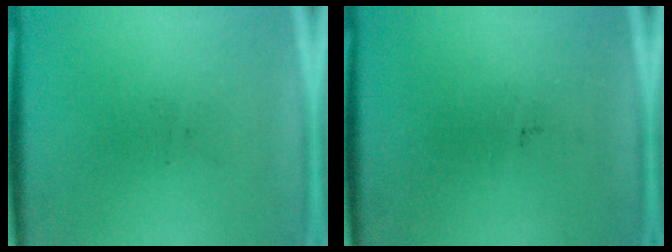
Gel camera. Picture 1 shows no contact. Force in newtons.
{"total": 0.0}